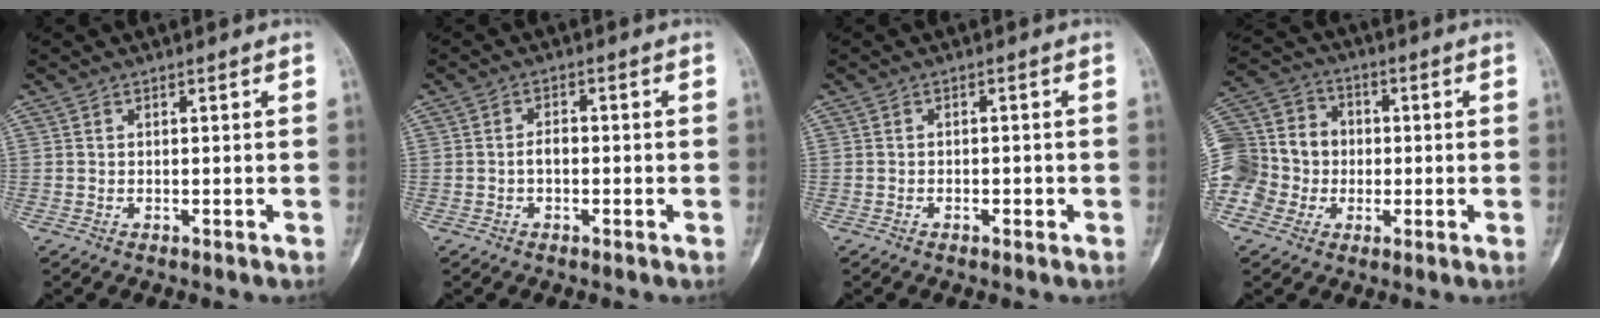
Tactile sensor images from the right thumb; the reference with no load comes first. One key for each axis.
{"total": 2.3, "fx": -0.5, "fy": 1.5, "fz": 1.7, "tx": -0.024, "ty": 0.010, "tz": -0.013}
{"total": 1.7, "fx": -0.6, "fy": 1.0, "fz": 1.2, "tx": -0.017, "ty": 0.010, "tz": -0.008}
{"total": 17.7, "fx": -2.3, "fy": 15.9, "fz": 7.3, "tx": -0.163, "ty": 0.057, "tz": -0.041}